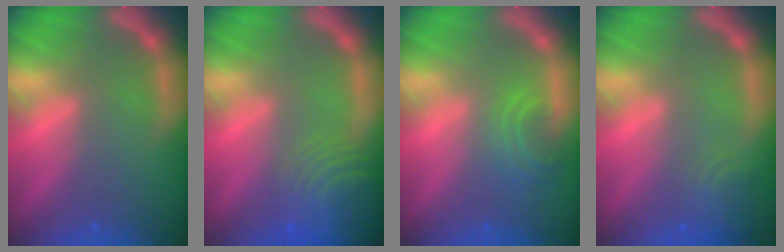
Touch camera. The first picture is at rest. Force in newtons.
{"total": 10.1}
{"total": 2.9}
{"total": 2.9}